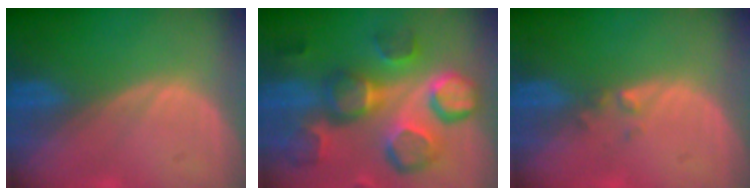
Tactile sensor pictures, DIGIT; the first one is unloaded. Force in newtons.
{"total": 12.8, "press": 11.2, "slide": 6.2}
{"total": 1.3, "press": 1.0, "slide": 0.8}